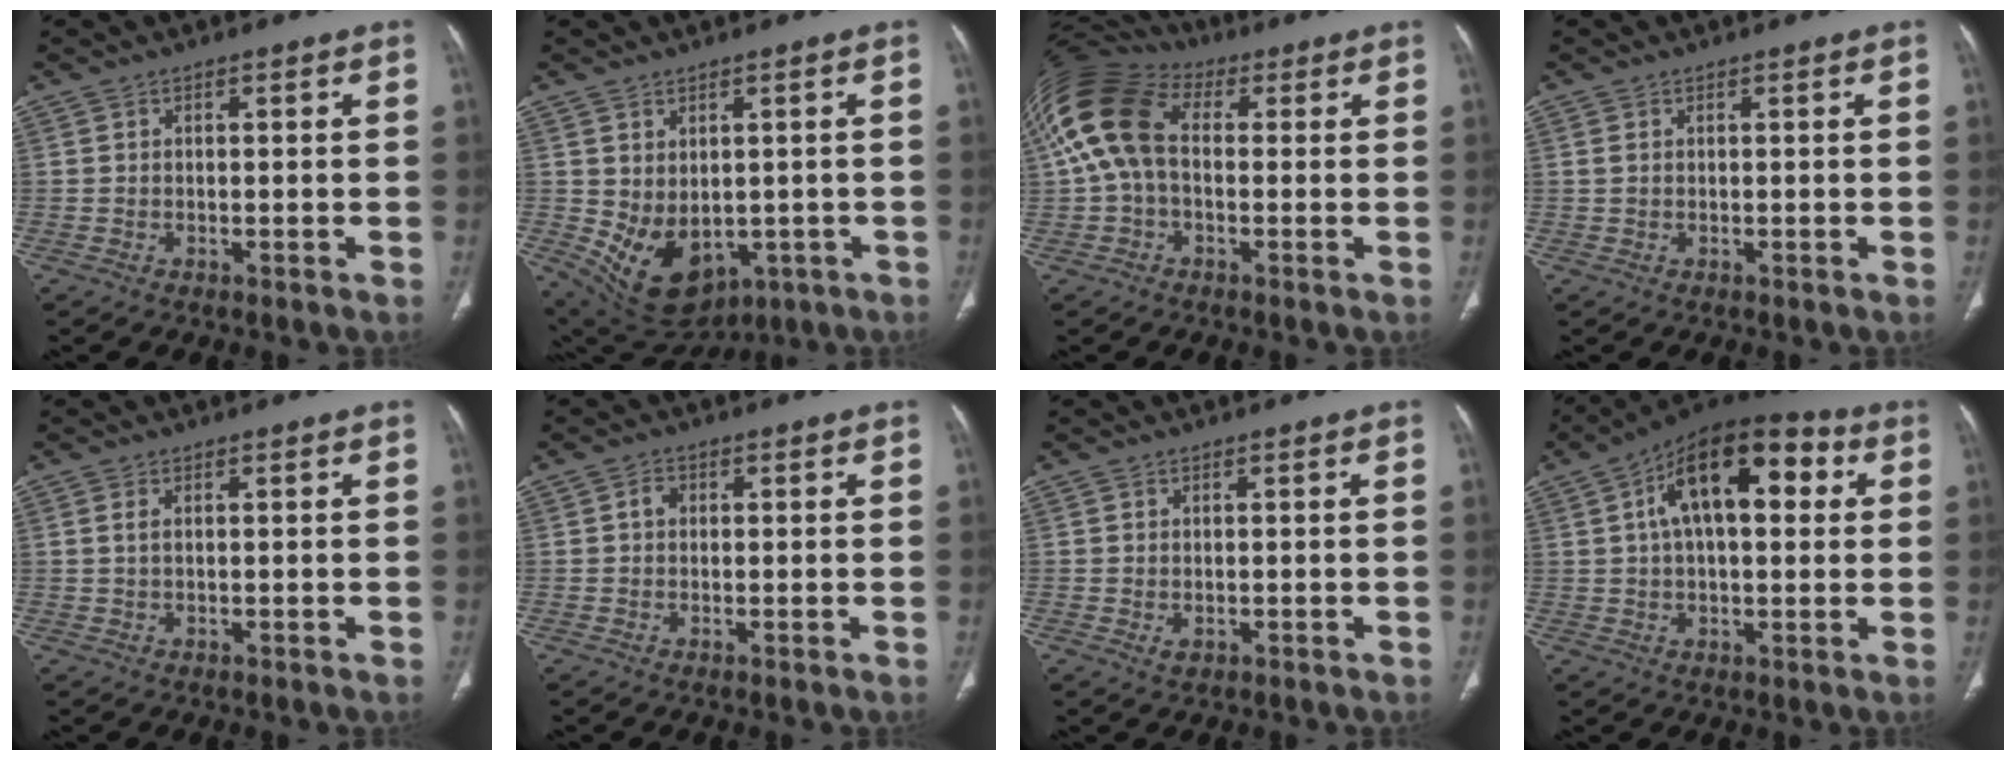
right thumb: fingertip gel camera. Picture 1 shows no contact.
{"total": 11.9, "force": [-2.0, 8.5, 8.1], "torque": [-0.117, -0.003, 0.006]}
{"total": 15.1, "force": [1.7, 9.6, 11.5], "torque": [-0.245, 0.047, 0.025]}
{"total": 0.8, "force": [0.3, 0.5, 0.6], "torque": [-0.018, 0.007, 0.011]}
{"total": 1.3, "force": [0.4, 0.6, 1.1], "torque": [-0.029, 0.006, 0.011]}
{"total": 1.8, "force": [0.2, 1.4, 1.0], "torque": [-0.013, 0.007, 0.001]}
{"total": 1.3, "force": [-0.1, 1.0, 0.8], "torque": [-0.011, -0.001, 0.003]}
{"total": 18.1, "force": [4.9, 8.8, 15.0], "torque": [-0.214, 0.025, 0.067]}